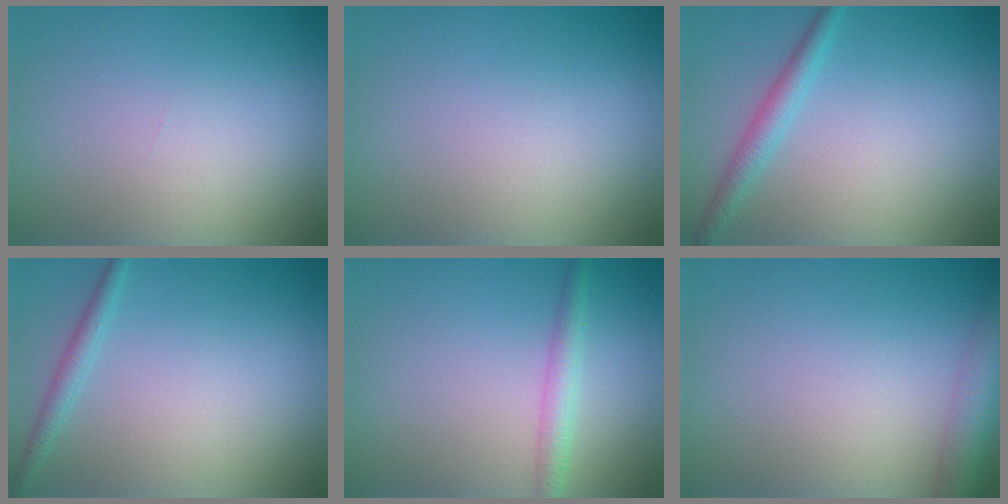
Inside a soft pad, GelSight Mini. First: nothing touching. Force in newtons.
{"total": 0.0}
{"total": 2.2, "press": 2.2, "slide": 0.0}
{"total": 1.6, "press": 1.6, "slide": 0.1}
{"total": 2.3, "press": 2.3, "slide": 0.1}
{"total": 4.4, "press": 4.4, "slide": 0.2}